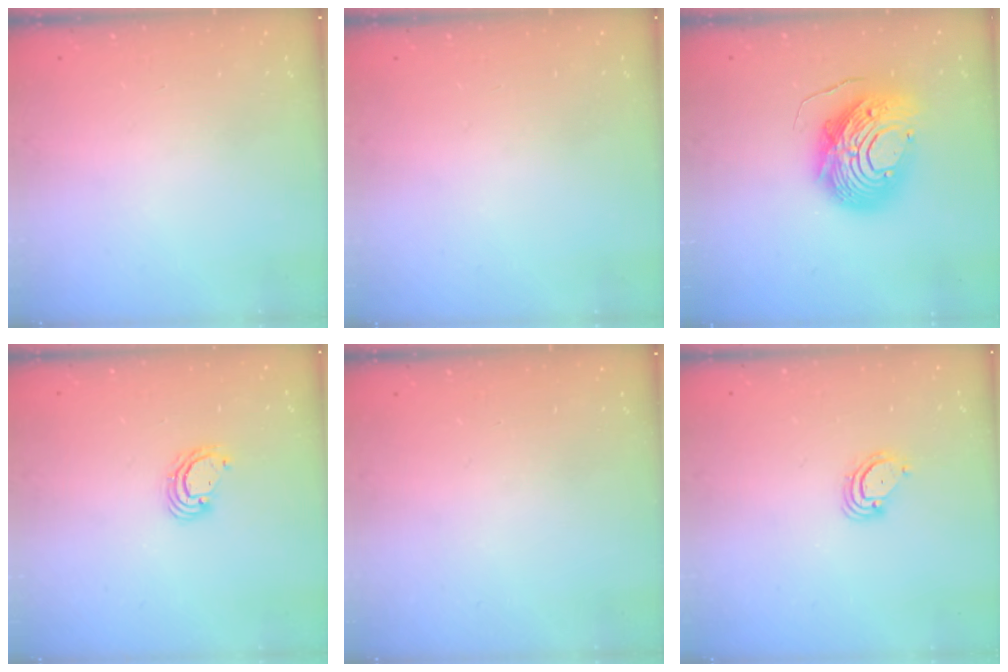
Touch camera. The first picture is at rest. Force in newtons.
{"total": 0.0}
{"total": 15.2, "press": 15.1, "slide": 1.3}
{"total": 3.8, "press": 3.8, "slide": 0.1}
{"total": 0.0}
{"total": 3.5, "press": 3.5, "slide": 0.3}